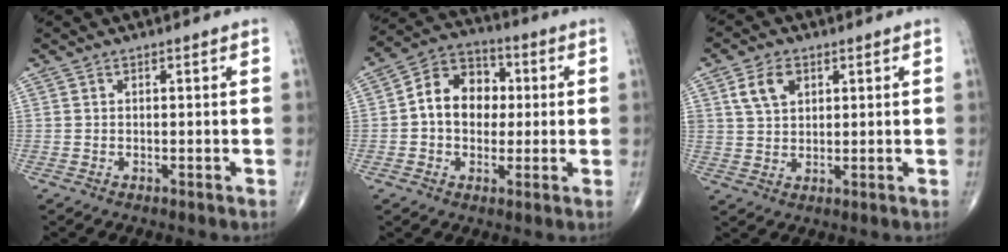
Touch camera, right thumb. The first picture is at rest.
{"total": 11.7, "force": [0.7, 9.1, 7.4], "torque": [-0.086, 0.027, 0.003]}
{"total": 6.3, "force": [2.7, 4.2, 3.8], "torque": [-0.055, -0.005, 0.052]}